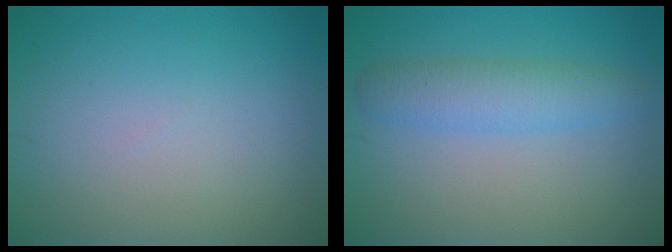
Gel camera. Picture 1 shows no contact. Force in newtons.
{"total": 3.3, "press": 3.3, "slide": 0.0}